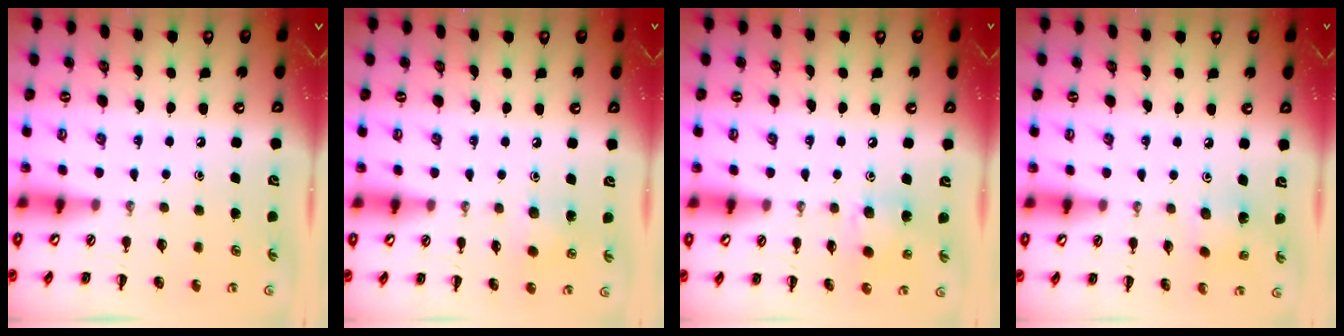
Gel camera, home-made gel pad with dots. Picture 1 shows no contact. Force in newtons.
{"total": 6.0, "press": 5.9, "slide": 1.1}
{"total": 7.2, "press": 7.2, "slide": 0.8}
{"total": 2.7, "press": 2.6, "slide": 0.7}